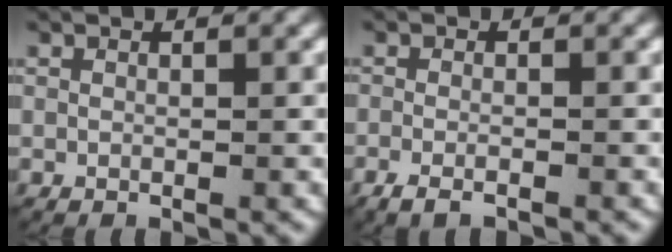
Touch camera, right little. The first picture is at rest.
{"total": 2.4, "force": [-1.9, 1.0, 1.1], "torque": [-0.033, -0.004, -0.033]}